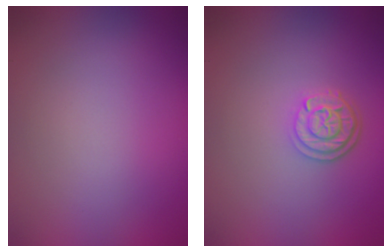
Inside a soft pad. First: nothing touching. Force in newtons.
{"total": 2.5, "press": 2.1, "slide": 1.4}